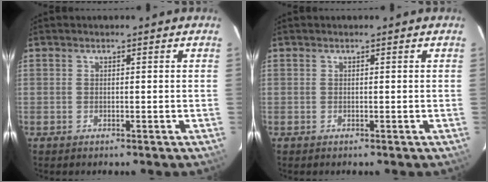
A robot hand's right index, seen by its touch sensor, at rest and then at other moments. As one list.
[{"total": 0.0}]